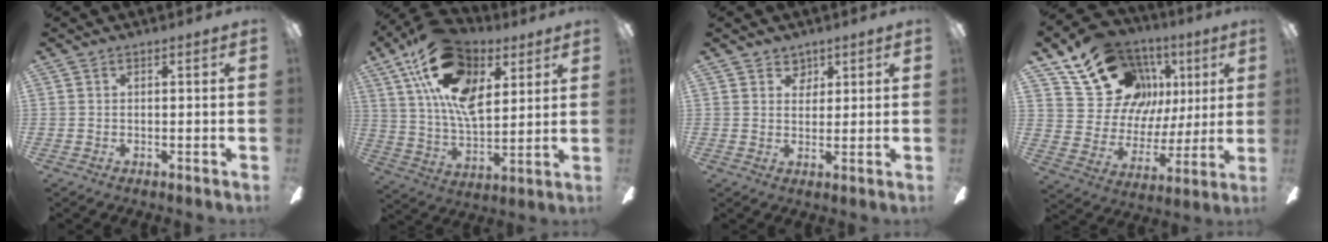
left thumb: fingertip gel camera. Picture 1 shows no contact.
{"total": 21.6, "force": [11.0, 11.7, 14.5], "torque": [-0.289, -0.031, 0.194]}
{"total": 3.7, "force": [2.6, 2.6, 0.5], "torque": [0.006, -0.010, 0.044]}
{"total": 19.3, "force": [11.3, 13.3, 8.2], "torque": [-0.148, -0.057, 0.224]}